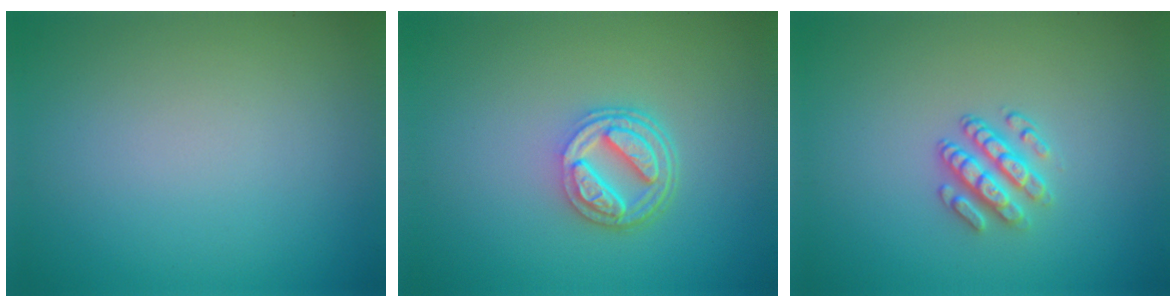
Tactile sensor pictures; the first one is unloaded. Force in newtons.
{"total": 4.5, "press": 3.3, "slide": 3.0}
{"total": 2.8, "press": 2.4, "slide": 1.5}